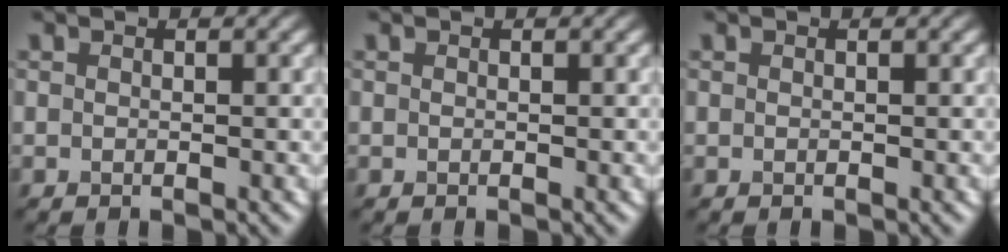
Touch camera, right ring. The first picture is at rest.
{"total": 0.0}
{"total": 0.0}